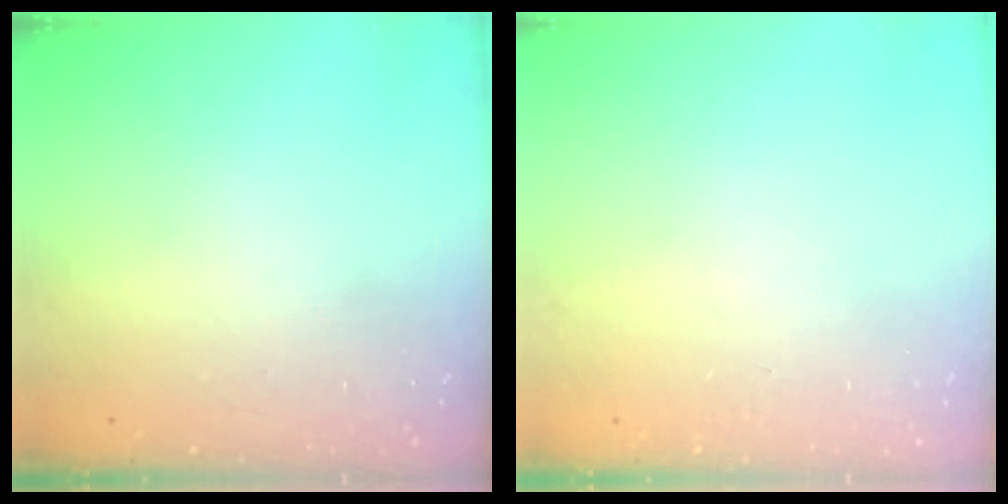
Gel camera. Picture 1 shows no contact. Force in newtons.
{"total": 0.0}